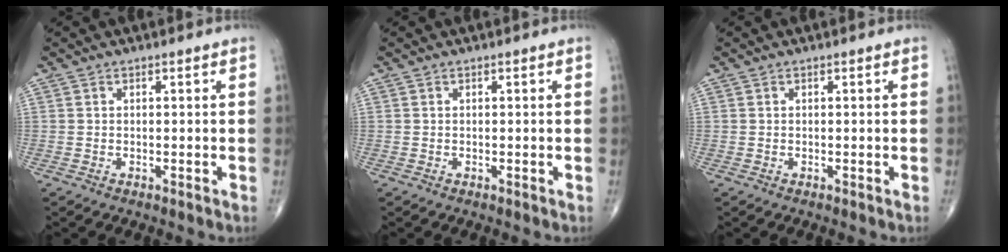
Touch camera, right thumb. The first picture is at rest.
{"total": 0.0}
{"total": 0.0}